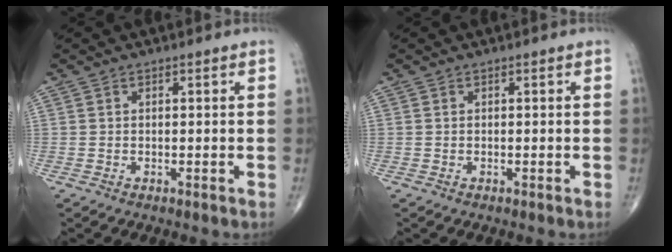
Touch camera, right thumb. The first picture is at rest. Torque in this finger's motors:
{"motor_torque": [0.79, 1.30, 0.24, 0.12, 0.00]}